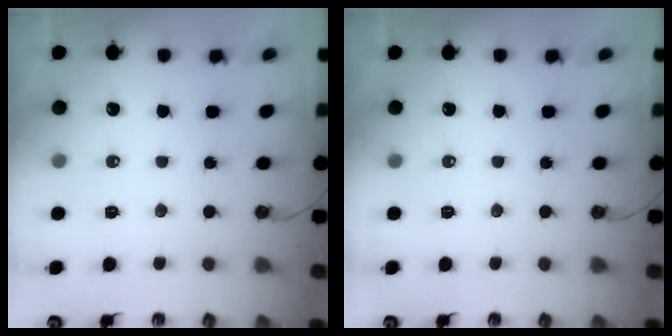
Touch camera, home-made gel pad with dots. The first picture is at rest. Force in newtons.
{"total": 0.0}